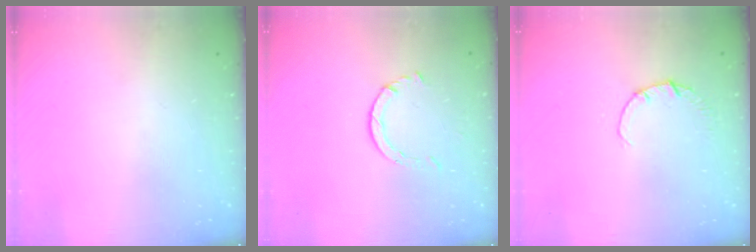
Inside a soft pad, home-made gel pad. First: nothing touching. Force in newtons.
{"total": 2.6, "press": 2.6, "slide": 0.3}
{"total": 1.9, "press": 1.9, "slide": 0.3}